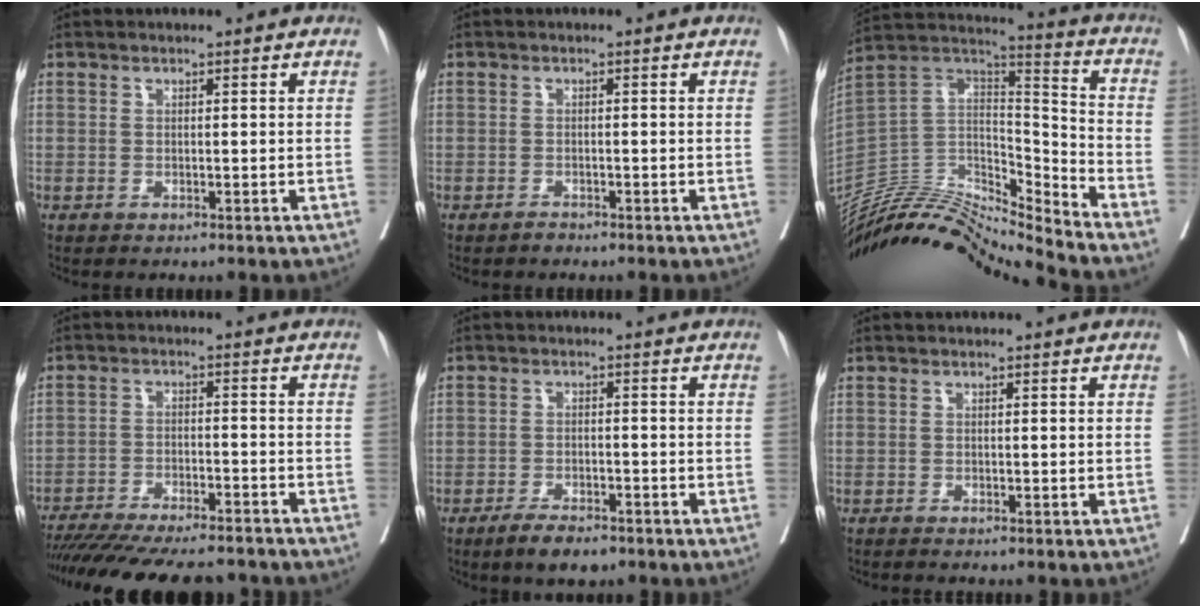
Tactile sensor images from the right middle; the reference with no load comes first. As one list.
[{"total": 0.7, "force": [-0.6, 0.2, 0.0], "torque": [0.001, 0.000, -0.012]}, {"total": 19.7, "force": [-18.8, 1.1, 5.8], "torque": [-0.093, 0.047, -0.330]}, {"total": 21.7, "force": [-19.4, 3.6, 9.1], "torque": [-0.171, -0.031, -0.274]}, {"total": 4.5, "force": [-3.4, 1.4, 2.7], "torque": [-0.050, -0.002, -0.055]}, {"total": 1.2, "force": [-1.1, -0.1, 0.6], "torque": [-0.008, 0.000, -0.015]}]